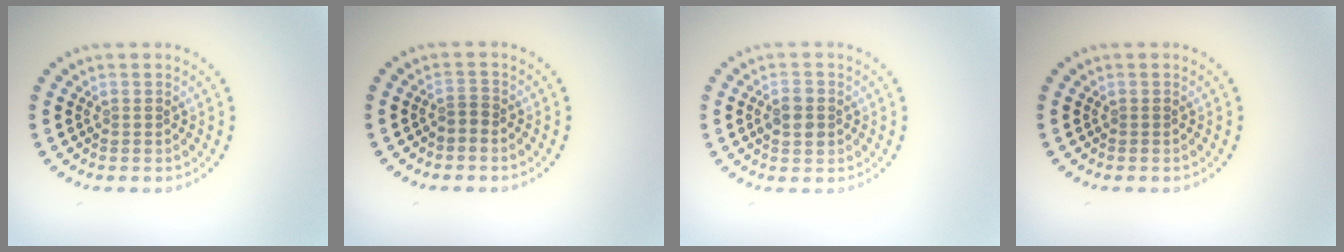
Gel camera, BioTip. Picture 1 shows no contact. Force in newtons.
{"total": 0.9, "press": 0.5, "slide": 0.7}
{"total": 2.7, "press": 2.7, "slide": 0.1}
{"total": 0.0}